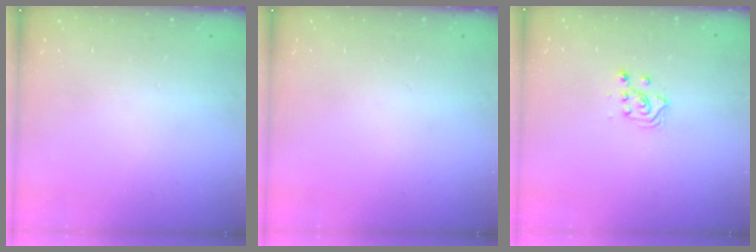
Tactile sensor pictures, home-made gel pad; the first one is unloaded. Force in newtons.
{"total": 0.0}
{"total": 3.2, "press": 3.1, "slide": 0.9}